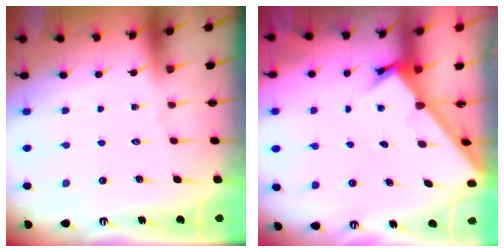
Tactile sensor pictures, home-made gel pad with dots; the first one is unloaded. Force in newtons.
{"total": 2.6, "press": 2.6, "slide": 0.3}